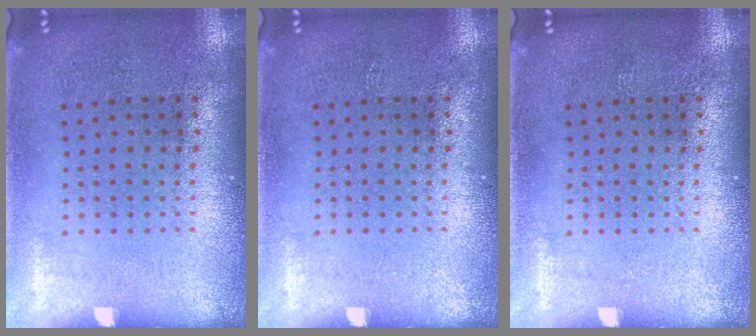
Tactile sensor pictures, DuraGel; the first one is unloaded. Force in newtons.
{"total": 0.0}
{"total": 0.0}